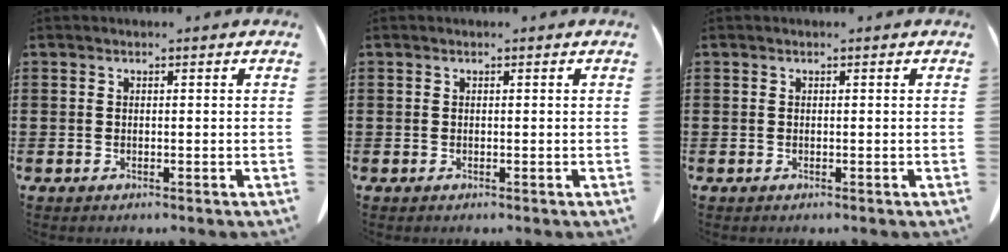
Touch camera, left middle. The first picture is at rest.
{"total": 0.0}
{"total": 0.0}